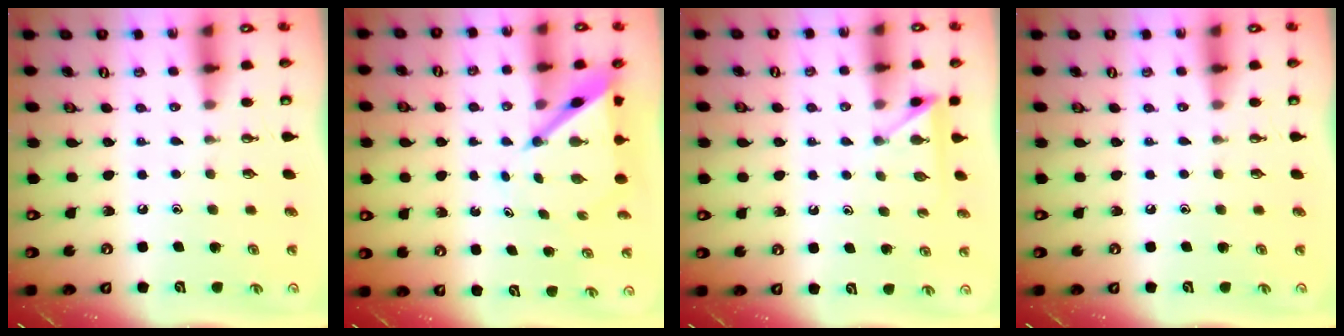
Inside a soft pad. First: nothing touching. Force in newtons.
{"total": 5.9, "press": 5.9, "slide": 0.6}
{"total": 3.5, "press": 3.5, "slide": 0.3}
{"total": 0.0}